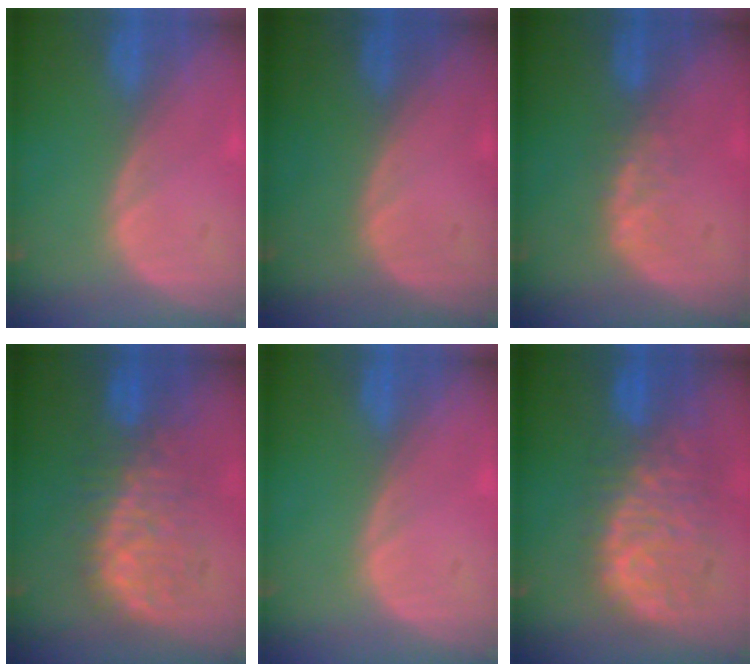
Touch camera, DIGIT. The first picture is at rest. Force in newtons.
{"total": 0.0}
{"total": 2.3, "press": 2.3, "slide": 0.5}
{"total": 8.7, "press": 8.6, "slide": 1.6}
{"total": 0.0}
{"total": 11.0, "press": 9.5, "slide": 5.5}